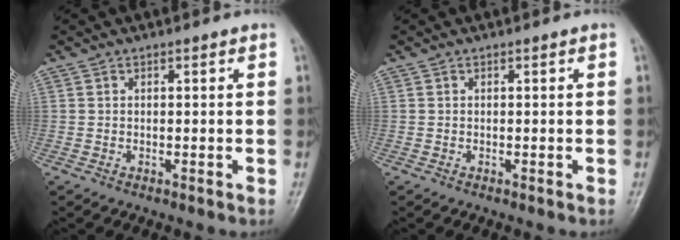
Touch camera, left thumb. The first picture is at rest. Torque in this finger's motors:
{"motor_torque": [0.00, 0.00, 0.00, -0.01, 0.00]}